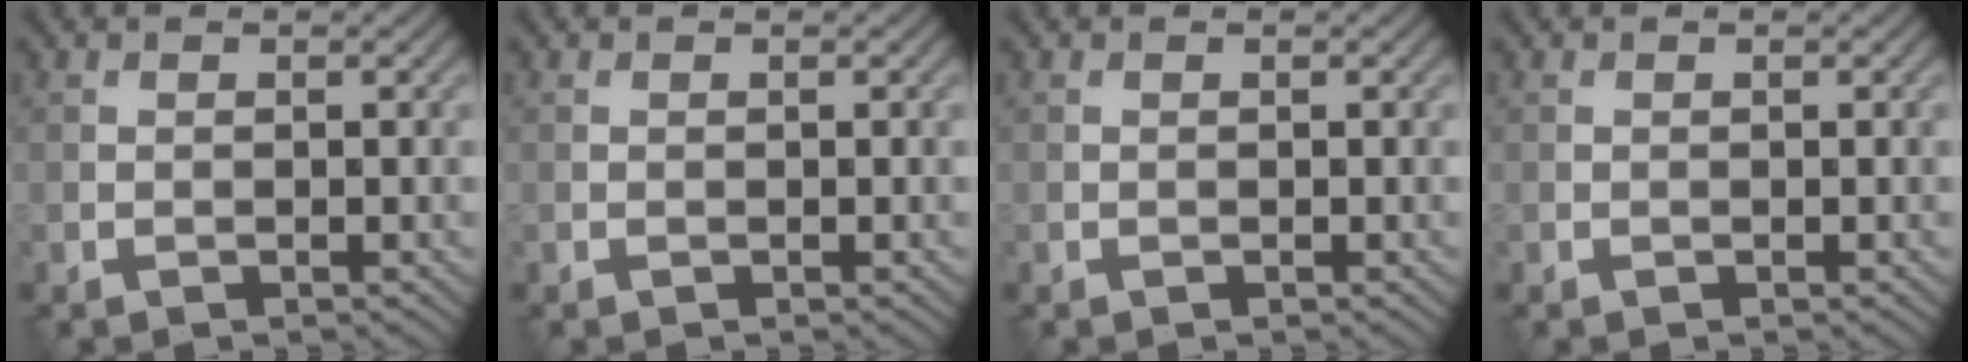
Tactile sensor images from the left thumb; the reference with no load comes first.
{"total": 0.0}
{"total": 0.0}
{"total": 0.0}